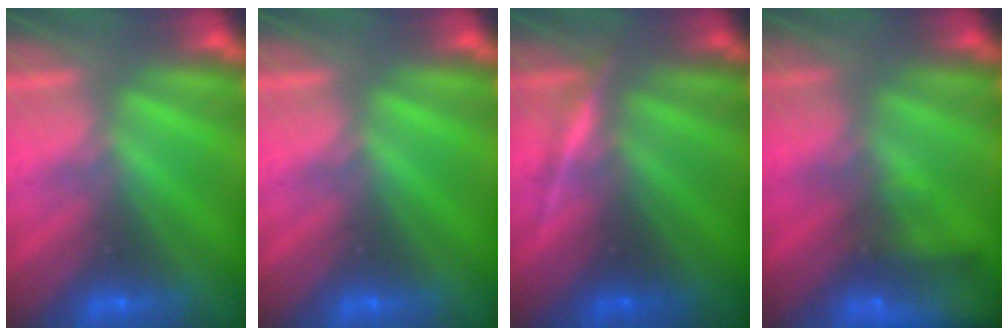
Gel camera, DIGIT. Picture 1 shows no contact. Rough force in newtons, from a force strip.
{"total": 0.0}
{"total": 3.3}
{"total": 11.7}